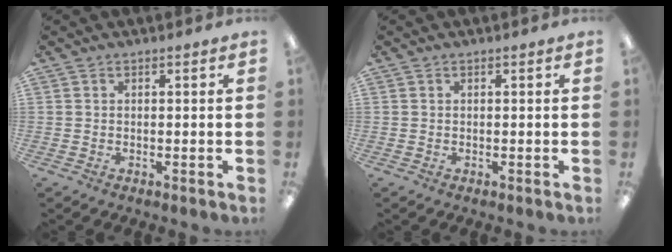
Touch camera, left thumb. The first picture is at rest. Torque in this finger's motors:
{"motor_torque": [0.00, 0.00, -0.04, -0.04, 0.00]}